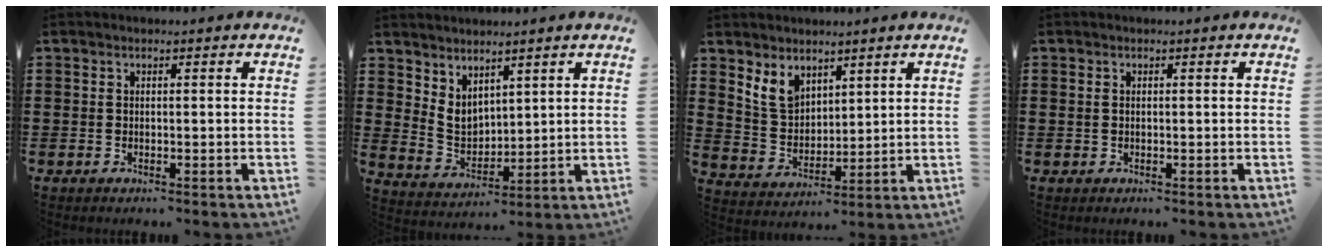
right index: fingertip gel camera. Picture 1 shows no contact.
{"total": 4.5, "force": [3.3, 2.7, 1.5], "torque": [-0.044, -0.007, 0.064]}
{"total": 5.6, "force": [3.8, 3.6, 2.0], "torque": [-0.059, 0.004, 0.073]}
{"total": 0.0}